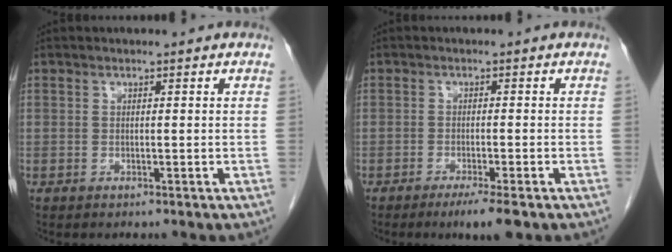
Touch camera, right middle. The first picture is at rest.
{"total": 4.3, "force": [-2.8, 0.1, 3.2], "torque": [-0.049, -0.013, -0.044]}